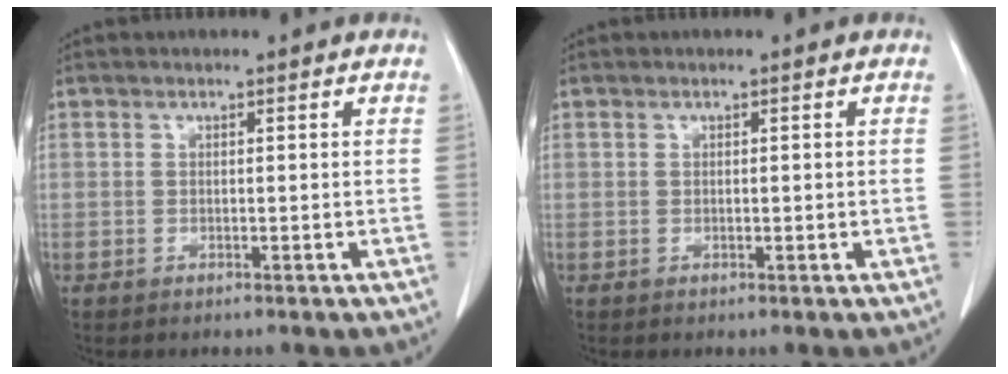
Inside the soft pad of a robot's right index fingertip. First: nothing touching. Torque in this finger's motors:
{"motor_torque": [-0.18, 0.24, 0.00, -0.01]}